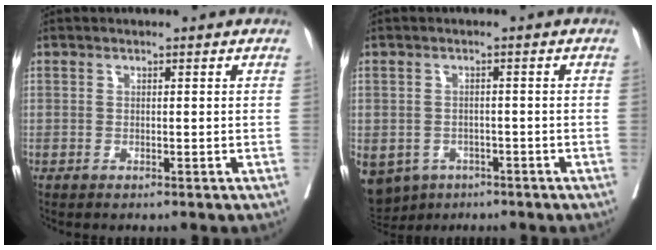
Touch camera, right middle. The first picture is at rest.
{"total": 11.7, "force": [-6.5, 8.9, 3.8], "torque": [-0.114, -0.007, -0.083]}